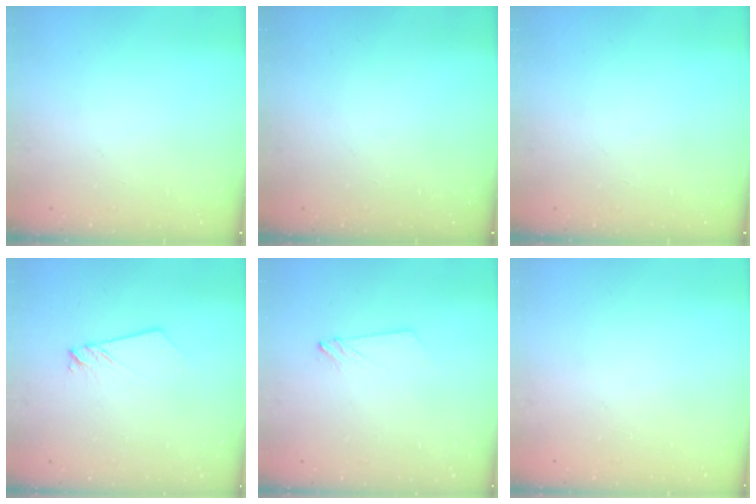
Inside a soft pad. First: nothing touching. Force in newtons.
{"total": 0.0}
{"total": 0.0}
{"total": 2.5, "press": 2.5, "slide": 0.1}
{"total": 2.4, "press": 2.4, "slide": 0.2}
{"total": 0.0}